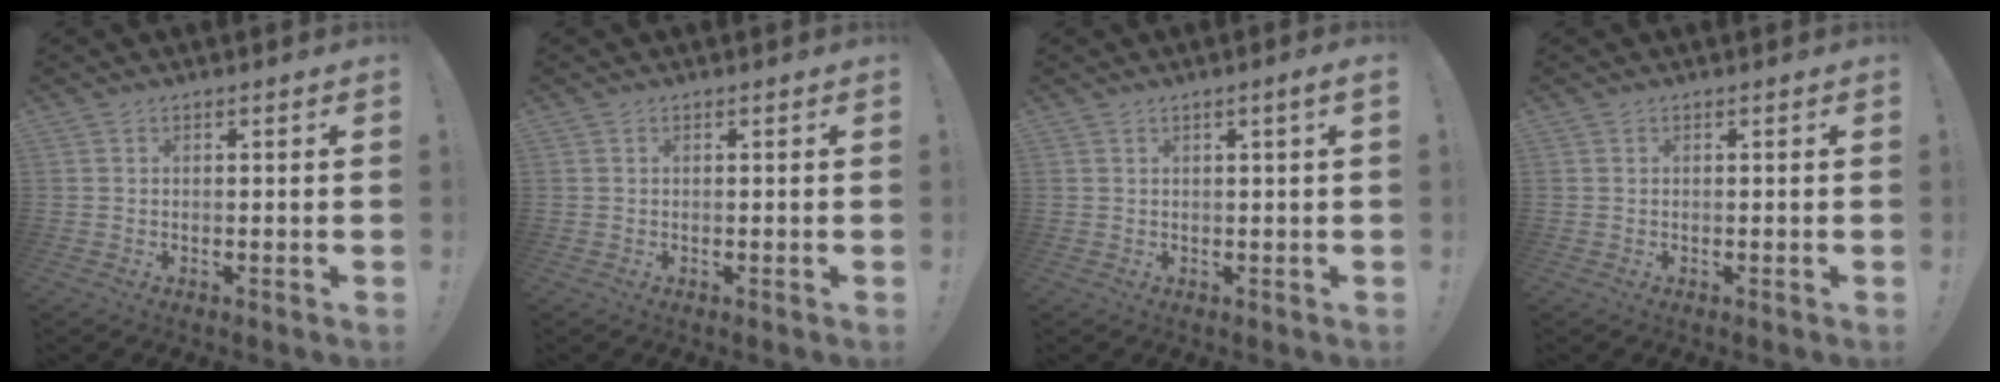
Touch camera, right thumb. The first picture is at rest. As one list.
[{"total": 0.0}, {"total": 2.4, "force": [0.6, -0.1, 2.3], "torque": [-0.035, -0.003, 0.006]}, {"total": 0.0}]